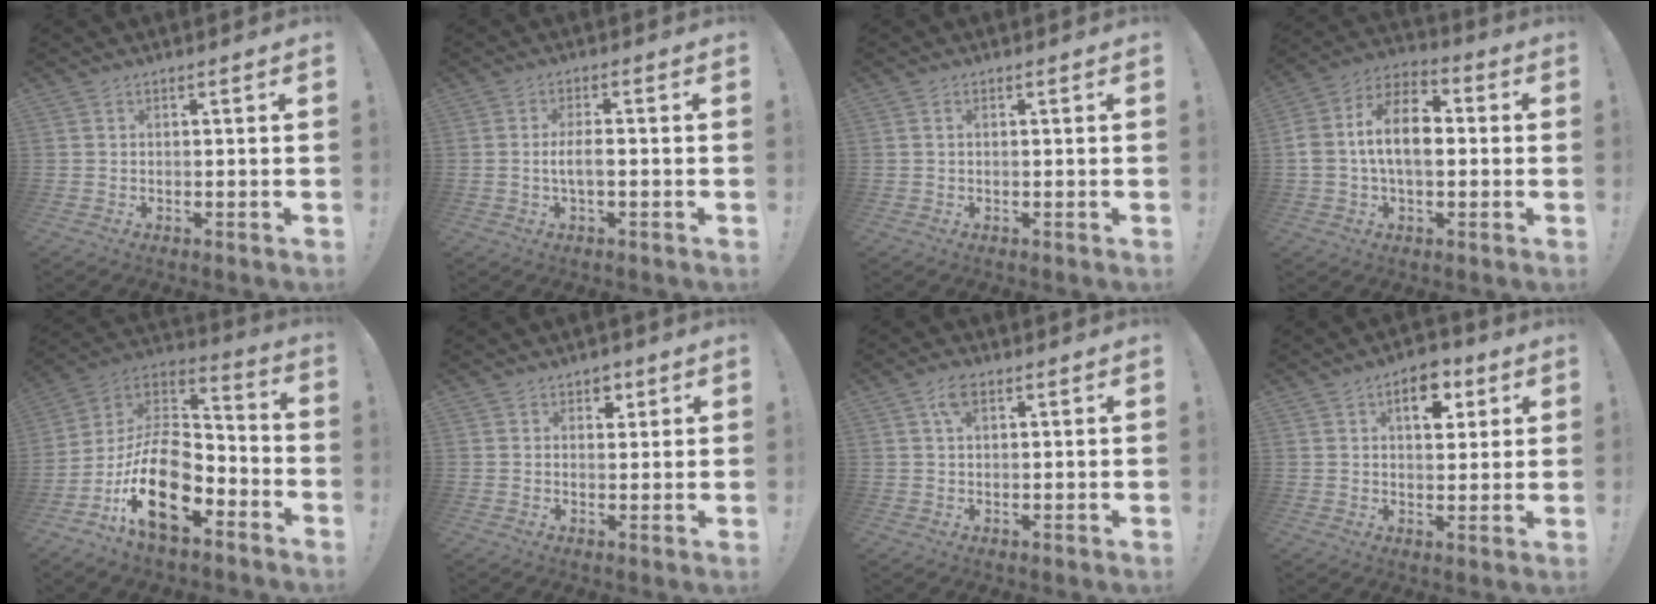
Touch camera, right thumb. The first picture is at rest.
{"total": 4.3, "force": [-1.0, 1.2, 4.1], "torque": [-0.090, 0.001, -0.019]}
{"total": 0.5, "force": [0.1, 0.2, 0.5], "torque": [-0.012, 0.003, 0.001]}
{"total": 15.0, "force": [0.4, 9.5, 11.6], "torque": [-0.224, 0.017, 0.006]}
{"total": 21.2, "force": [-8.7, 11.9, 15.3], "torque": [-0.286, 0.040, -0.144]}
{"total": 3.8, "force": [2.0, 3.0, 1.2], "torque": [0.000, -0.012, 0.031]}
{"total": 4.1, "force": [1.7, 2.1, 3.1], "torque": [-0.054, 0.000, 0.028]}
{"total": 9.0, "force": [3.6, 5.4, 6.1], "torque": [-0.066, -0.005, 0.059]}